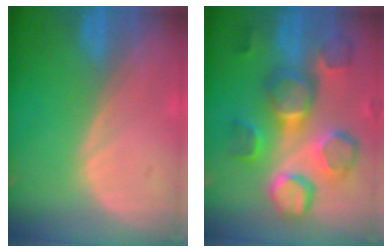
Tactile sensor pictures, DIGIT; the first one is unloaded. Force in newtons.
{"total": 11.9, "press": 10.9, "slide": 4.6}